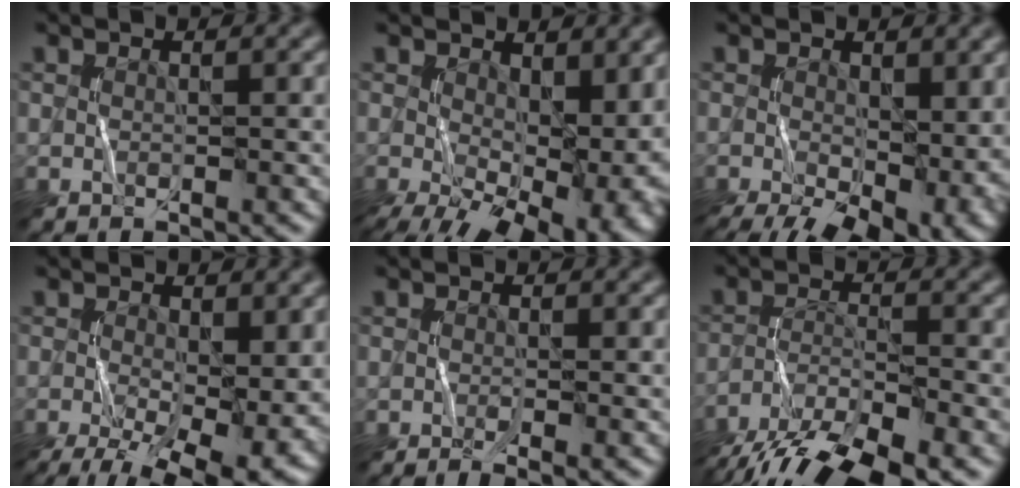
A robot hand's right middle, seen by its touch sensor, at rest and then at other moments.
{"total": 13.5, "force": [-1.9, 7.0, 11.4], "torque": [-0.181, -0.027, -0.009]}
{"total": 11.5, "force": [-4.3, 5.8, 9.0], "torque": [-0.143, -0.035, -0.055]}
{"total": 12.8, "force": [-3.8, 5.7, 10.8], "torque": [-0.183, -0.033, -0.044]}
{"total": 1.2, "force": [-0.5, 0.1, 1.0], "torque": [-0.017, -0.005, -0.008]}
{"total": 11.3, "force": [-8.8, 3.3, 6.4], "torque": [-0.114, -0.027, -0.143]}